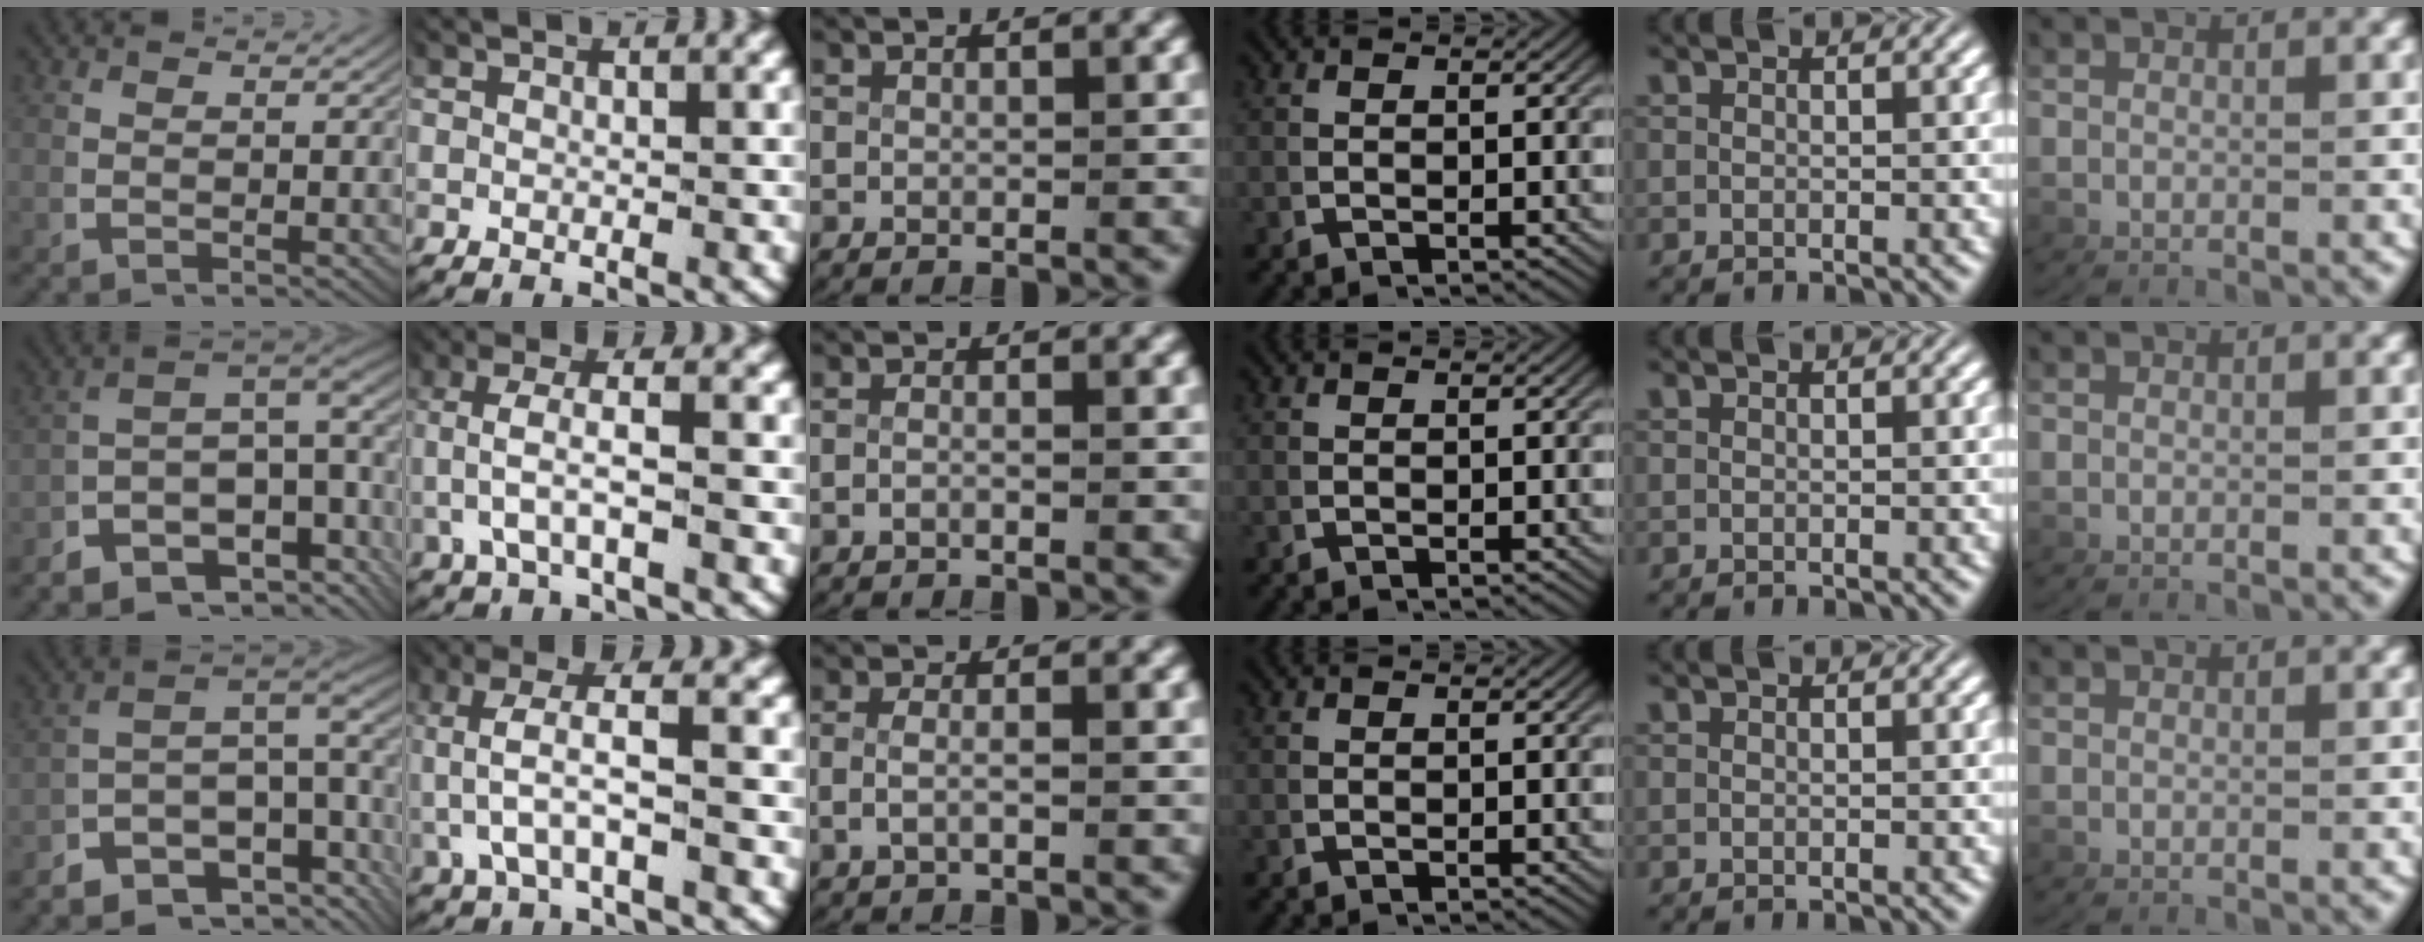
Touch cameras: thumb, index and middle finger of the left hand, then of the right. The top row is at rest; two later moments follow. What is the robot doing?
{"motion": "lift_and_place", "object": "towel"}